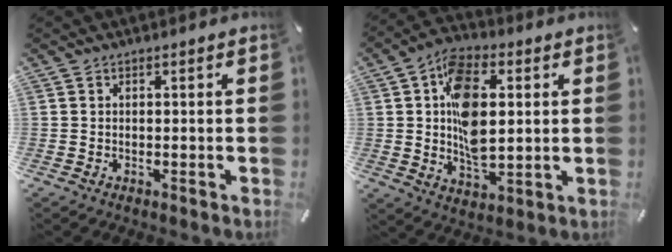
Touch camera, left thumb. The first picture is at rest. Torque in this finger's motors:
{"motor_torque": [2.53, 2.42, 1.53, -0.36, 0.47]}